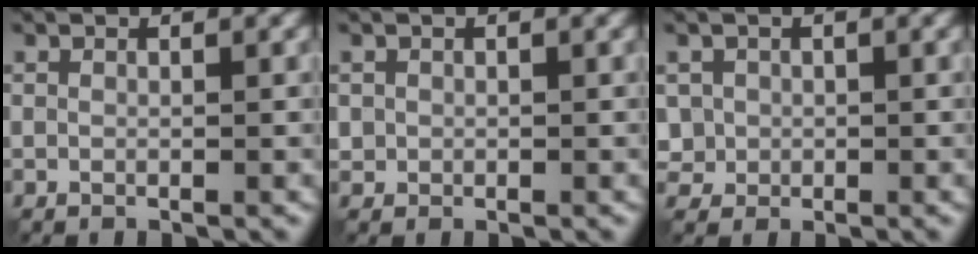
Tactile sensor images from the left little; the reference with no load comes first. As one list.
[{"total": 0.8, "force": [0.2, 0.7, -0.1], "torque": [0.002, -0.003, 0.007]}, {"total": 2.1, "force": [0.3, 2.0, 0.5], "torque": [-0.018, -0.005, 0.006]}]